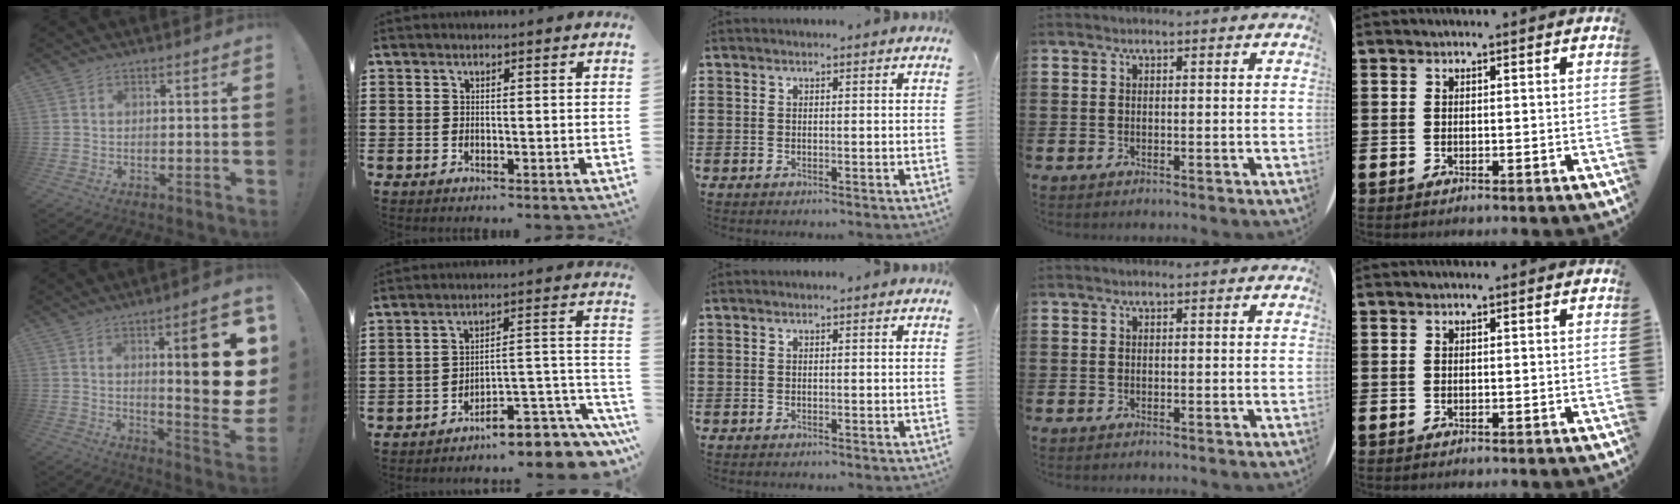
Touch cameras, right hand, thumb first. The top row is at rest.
{"thumb": {"total": 19.5, "force": [5.2, 4.8, 18.1], "torque": [-0.227, -0.043, 0.076]}, "index": {"total": 7.5, "force": [-6.4, 1.8, 3.6], "torque": [-0.042, 0.002, -0.120]}}